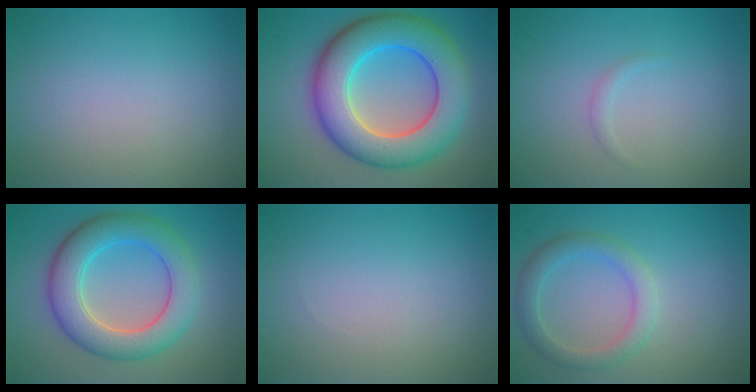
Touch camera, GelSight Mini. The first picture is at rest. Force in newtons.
{"total": 10.9, "press": 10.8, "slide": 0.6}
{"total": 0.7, "press": 0.7, "slide": 0.0}
{"total": 7.2, "press": 7.2, "slide": 0.5}
{"total": 0.0}
{"total": 3.0, "press": 3.0, "slide": 0.1}